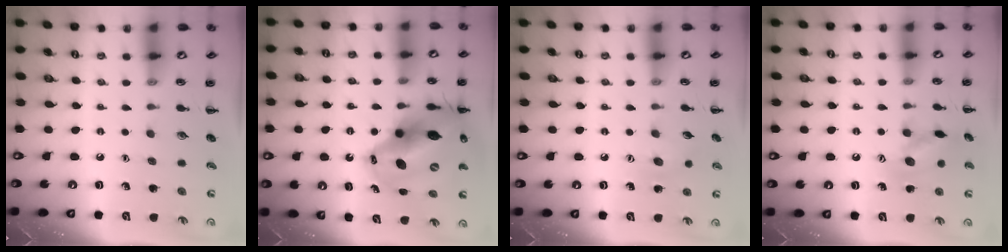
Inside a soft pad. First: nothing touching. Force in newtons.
{"total": 19.8, "press": 18.9, "slide": 5.6}
{"total": 6.4, "press": 6.3, "slide": 1.4}
{"total": 11.1, "press": 11.1, "slide": 0.5}